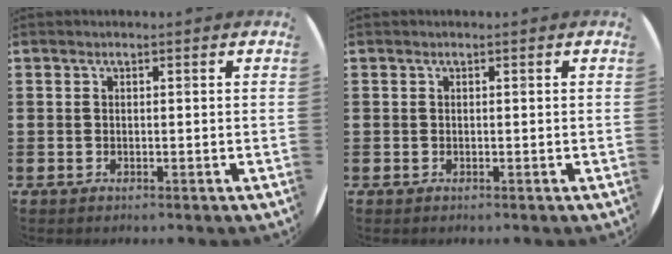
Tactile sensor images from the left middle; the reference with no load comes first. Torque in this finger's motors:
{"motor_torque": [-0.09, 0.04, 0.00, -0.01]}